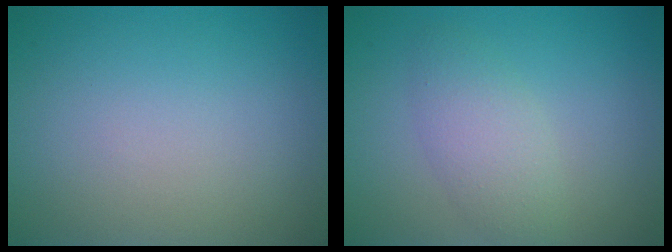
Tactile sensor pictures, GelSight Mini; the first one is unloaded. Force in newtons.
{"total": 2.9, "press": 2.9, "slide": 0.1}